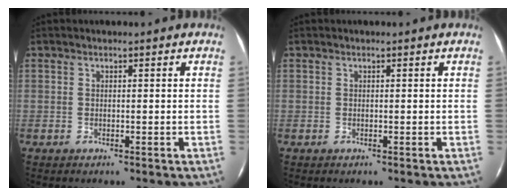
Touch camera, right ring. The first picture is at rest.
{"total": 0.0}